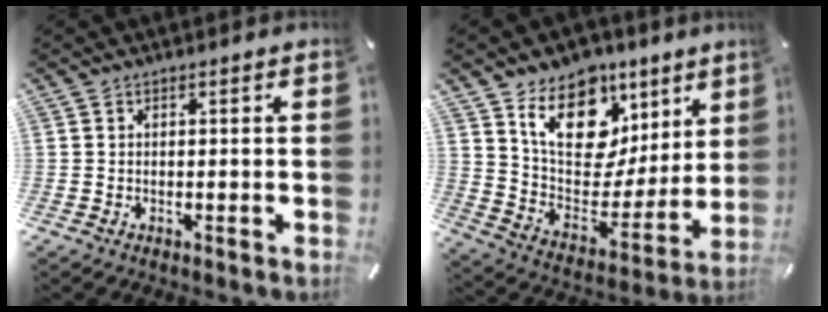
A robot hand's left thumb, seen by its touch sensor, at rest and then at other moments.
{"total": 16.6, "force": [9.6, 11.4, 7.3], "torque": [-0.112, -0.071, 0.174]}